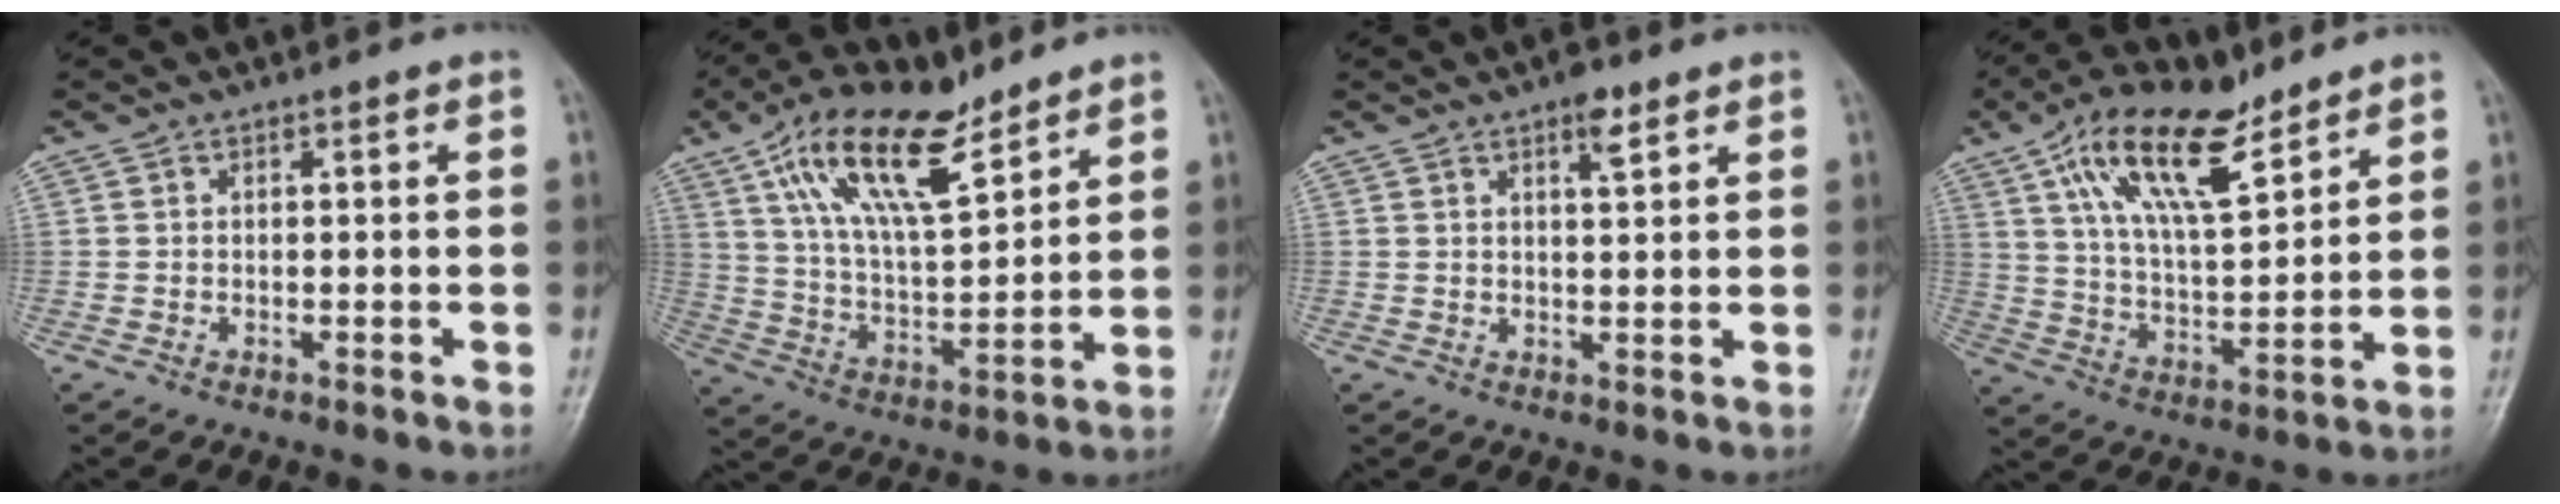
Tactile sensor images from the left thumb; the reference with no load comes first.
{"total": 17.4, "force": [10.7, 6.8, 12.0], "torque": [-0.194, -0.039, 0.203]}
{"total": 3.7, "force": [2.3, 1.2, 2.6], "torque": [-0.033, -0.009, 0.034]}
{"total": 16.7, "force": [10.0, 6.7, 11.5], "torque": [-0.182, -0.037, 0.187]}